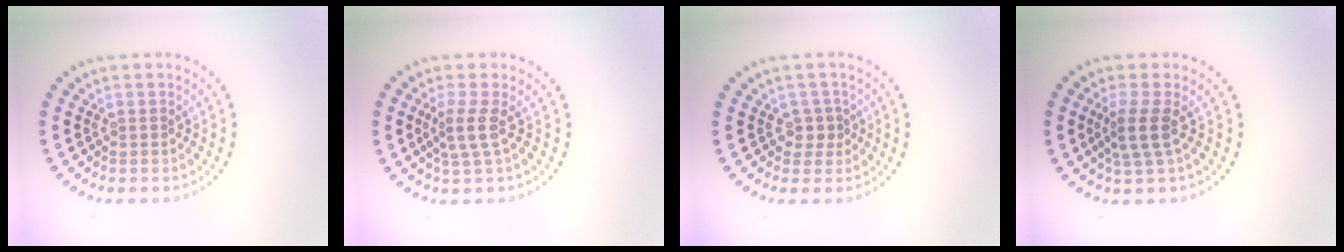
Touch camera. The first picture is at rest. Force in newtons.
{"total": 2.1, "press": 1.6, "slide": 1.4}
{"total": 1.7, "press": 1.3, "slide": 1.0}
{"total": 2.5, "press": 2.0, "slide": 1.6}